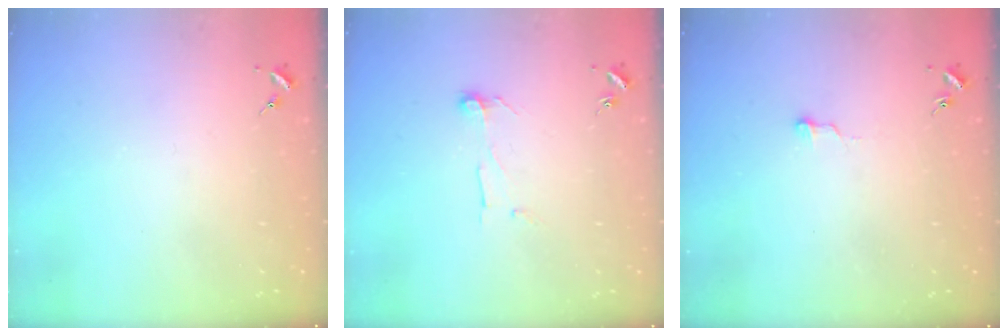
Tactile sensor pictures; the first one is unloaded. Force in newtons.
{"total": 7.3, "press": 7.2, "slide": 0.8}
{"total": 3.9, "press": 3.9, "slide": 0.3}